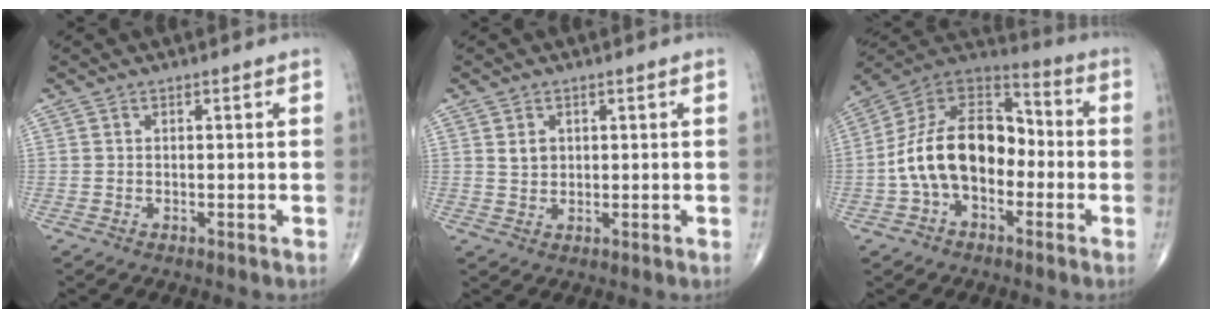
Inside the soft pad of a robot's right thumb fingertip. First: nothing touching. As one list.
[{"total": 2.4, "force": [0.8, 1.9, 1.3], "torque": [-0.014, -0.006, 0.018]}, {"total": 17.4, "force": [-3.0, 11.1, 13.1], "torque": [-0.213, 0.054, -0.062]}]